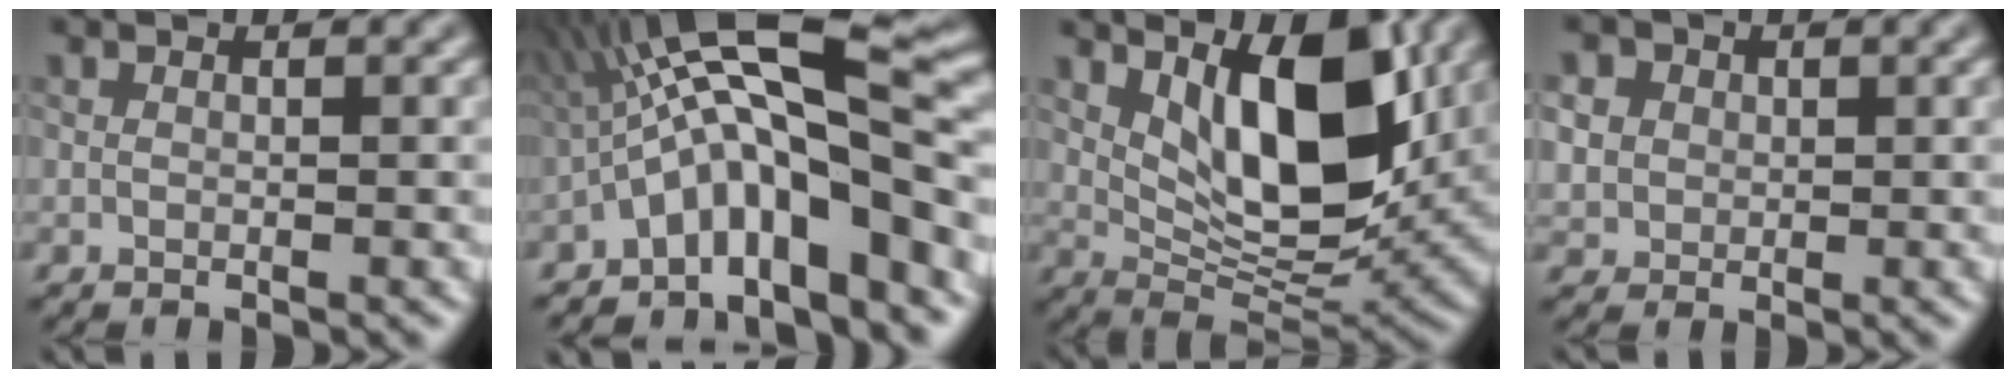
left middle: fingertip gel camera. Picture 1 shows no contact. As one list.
[{"total": 11.6, "force": [-2.3, 3.1, 10.9], "torque": [-0.179, 0.041, -0.038]}, {"total": 8.7, "force": [2.5, 4.0, 7.3], "torque": [-0.123, -0.013, 0.057]}, {"total": 4.6, "force": [1.9, 3.8, 1.6], "torque": [-0.062, 0.023, 0.040]}]